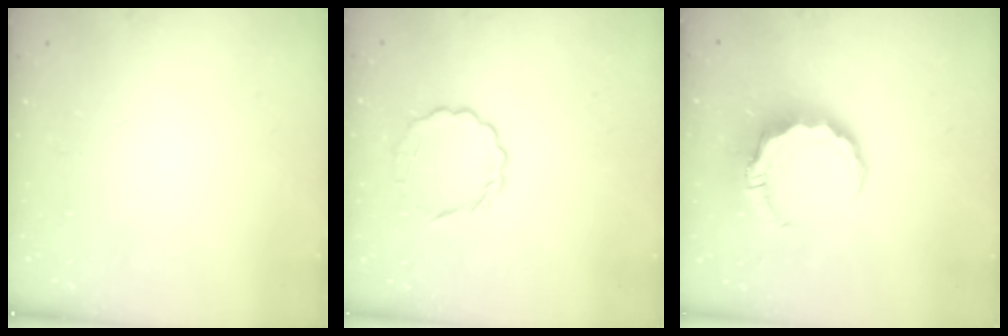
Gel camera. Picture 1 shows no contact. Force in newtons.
{"total": 4.7, "press": 4.4, "slide": 1.6}
{"total": 8.2, "press": 8.1, "slide": 1.3}